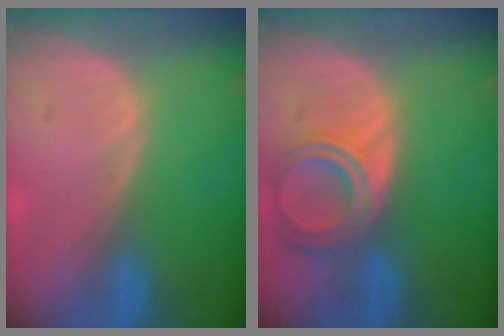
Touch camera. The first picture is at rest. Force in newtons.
{"total": 6.6, "press": 6.0, "slide": 2.8}